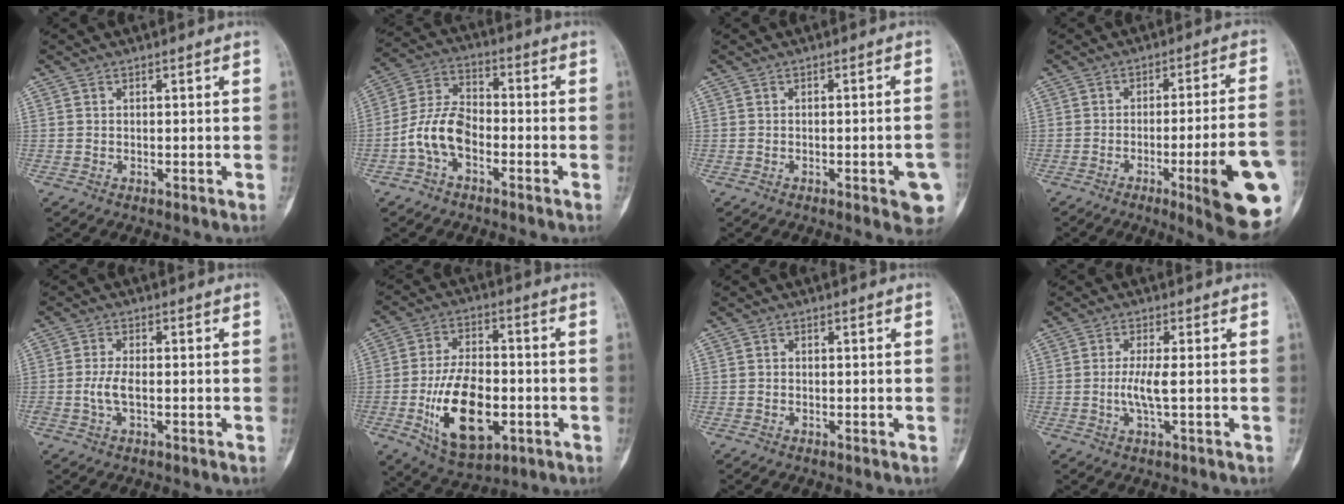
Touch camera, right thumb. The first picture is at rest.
{"total": 9.3, "force": [-3.4, 5.4, 6.7], "torque": [-0.131, 0.034, -0.073]}
{"total": 6.3, "force": [-2.3, 1.7, 5.6], "torque": [-0.057, 0.006, -0.023]}
{"total": 17.6, "force": [-5.7, 2.3, 16.5], "torque": [-0.181, 0.012, -0.070]}
{"total": 3.7, "force": [-0.6, 1.6, 3.2], "torque": [-0.075, 0.004, -0.013]}
{"total": 16.7, "force": [-4.3, 9.1, 13.4], "torque": [-0.217, 0.013, -0.062]}
{"total": 0.0}
{"total": 3.9, "force": [-0.3, 0.5, 3.9], "torque": [-0.094, -0.005, -0.009]}